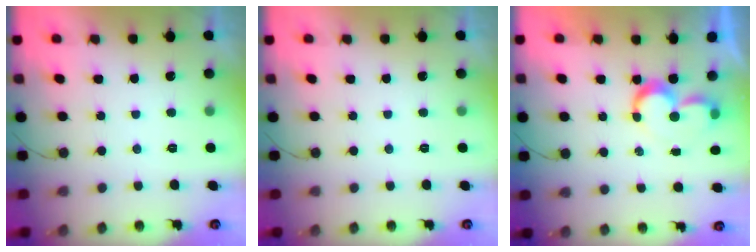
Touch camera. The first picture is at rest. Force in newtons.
{"total": 0.0}
{"total": 7.8, "press": 7.7, "slide": 0.8}